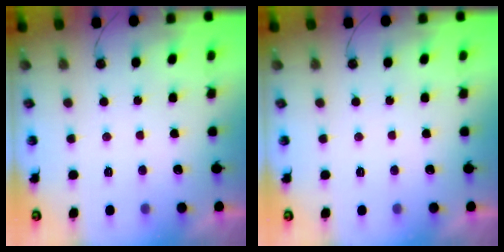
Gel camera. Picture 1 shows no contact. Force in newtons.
{"total": 0.0}